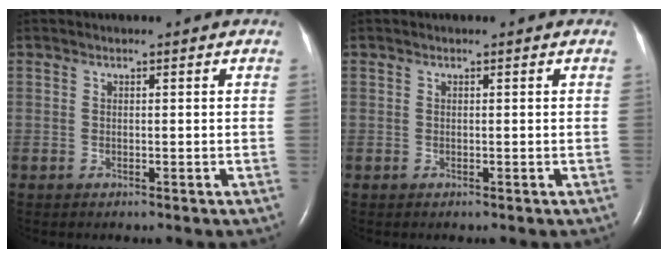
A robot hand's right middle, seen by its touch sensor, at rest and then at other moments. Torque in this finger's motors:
{"motor_torque": [0.00, 0.00, 0.00, 0.00]}